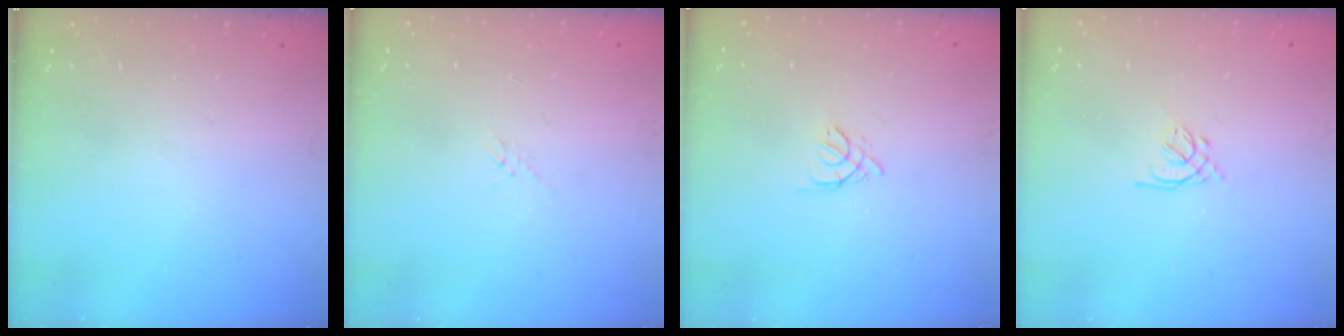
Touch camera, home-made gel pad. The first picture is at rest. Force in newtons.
{"total": 0.5, "press": 0.5, "slide": 0.2}
{"total": 3.0, "press": 2.9, "slide": 0.7}
{"total": 1.6, "press": 1.5, "slide": 0.5}